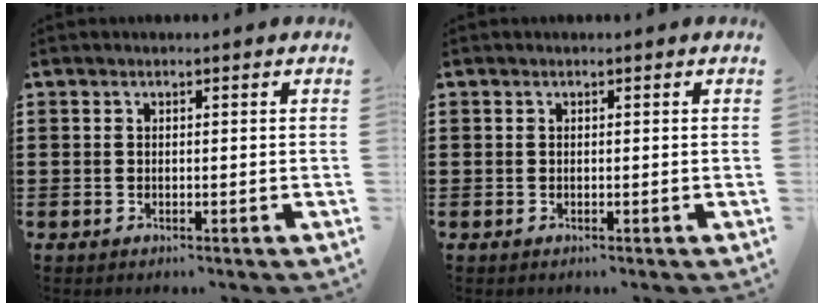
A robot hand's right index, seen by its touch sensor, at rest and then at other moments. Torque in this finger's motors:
{"motor_torque": [0.03, 0.04, 0.00, 0.00]}